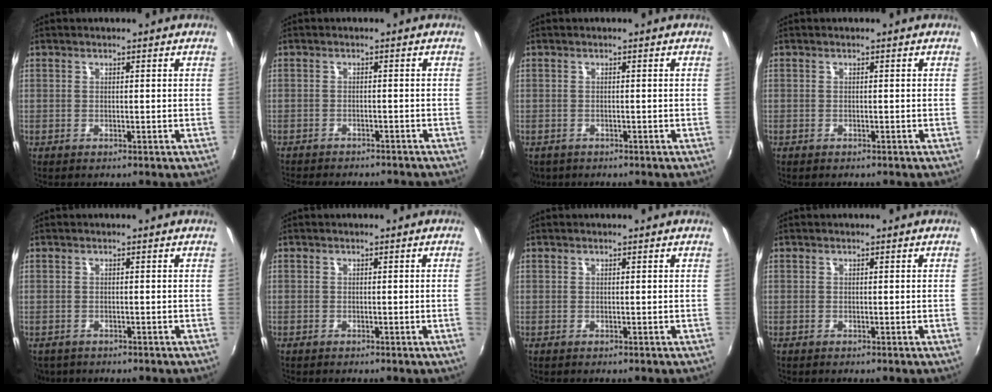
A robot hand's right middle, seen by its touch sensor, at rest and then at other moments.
{"total": 7.9, "force": [-7.2, 1.7, 2.9], "torque": [-0.072, -0.017, -0.106]}
{"total": 3.7, "force": [-2.2, 2.6, 1.6], "torque": [-0.036, -0.014, -0.030]}
{"total": 0.7, "force": [-0.6, 0.3, 0.2], "torque": [-0.005, -0.001, -0.009]}
{"total": 3.7, "force": [-2.4, 2.4, 1.4], "torque": [-0.035, -0.014, -0.035]}
{"total": 1.1, "force": [-0.2, -0.6, 0.8], "torque": [-0.007, -0.008, -0.004]}
{"total": 0.0}
{"total": 0.0}